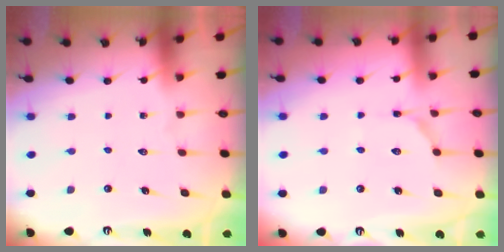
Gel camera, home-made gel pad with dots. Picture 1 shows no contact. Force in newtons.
{"total": 4.4, "press": 4.4, "slide": 0.5}